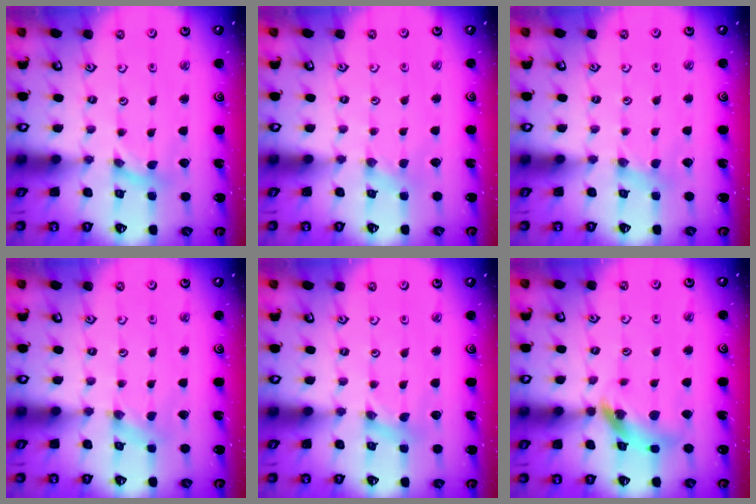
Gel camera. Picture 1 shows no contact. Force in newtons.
{"total": 0.0}
{"total": 1.7, "press": 1.6, "slide": 0.4}
{"total": 0.0}
{"total": 0.0}
{"total": 13.1, "press": 13.0, "slide": 1.7}